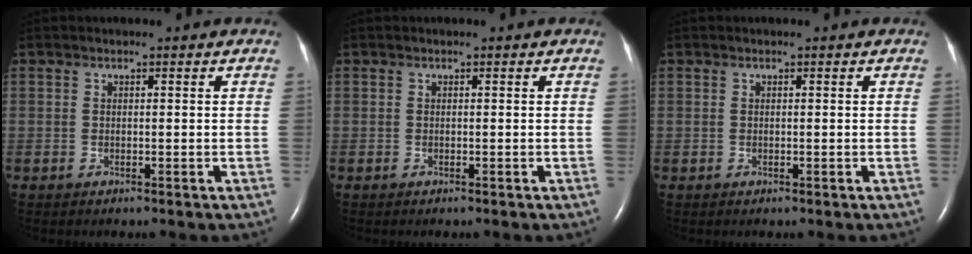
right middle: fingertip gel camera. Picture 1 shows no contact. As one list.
[{"total": 0.0}, {"total": 0.0}]